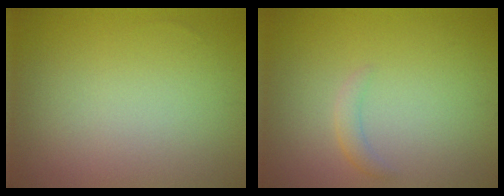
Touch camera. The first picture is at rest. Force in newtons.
{"total": 1.1, "press": 1.1, "slide": 0.0}